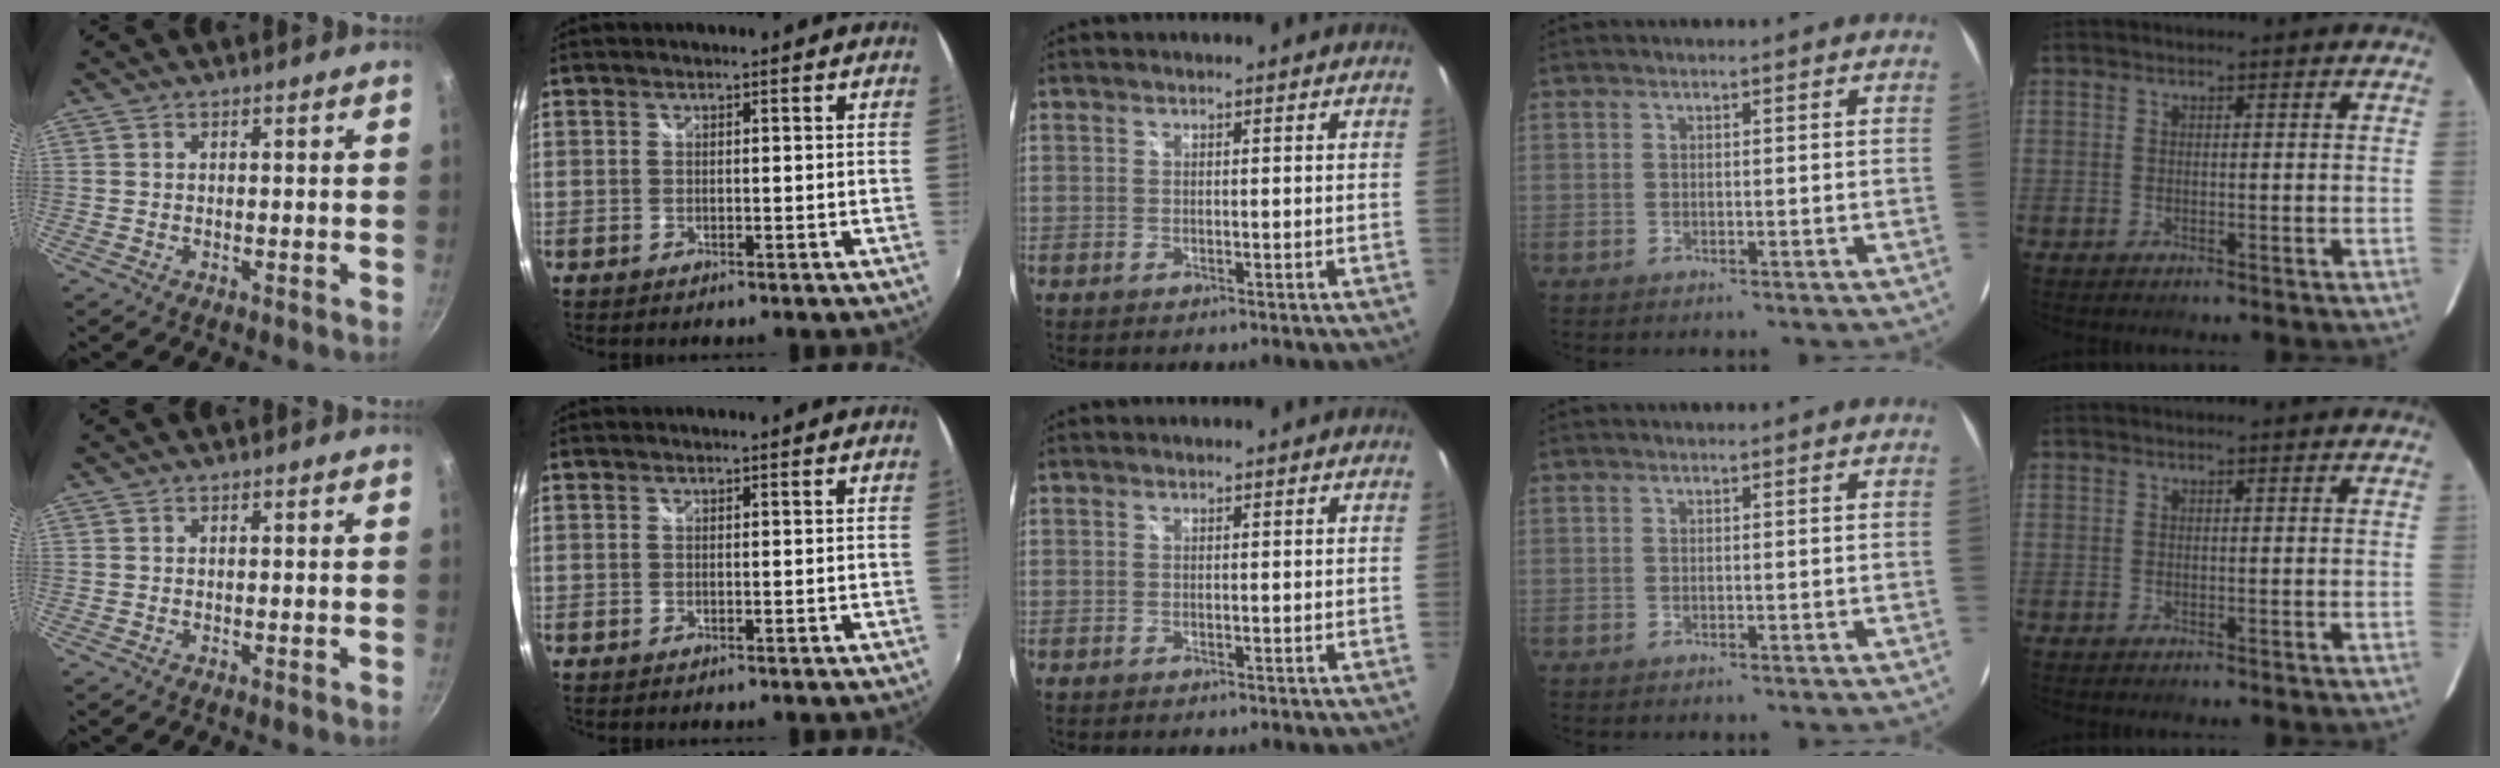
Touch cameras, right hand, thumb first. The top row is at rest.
{}